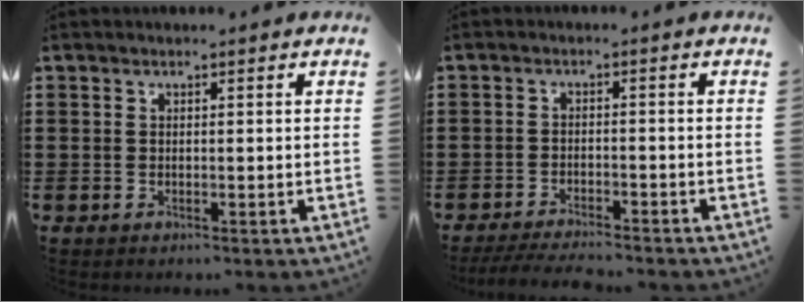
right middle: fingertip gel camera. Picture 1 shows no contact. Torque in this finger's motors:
{"motor_torque": [0.30, 0.26, 0.18, 0.05]}